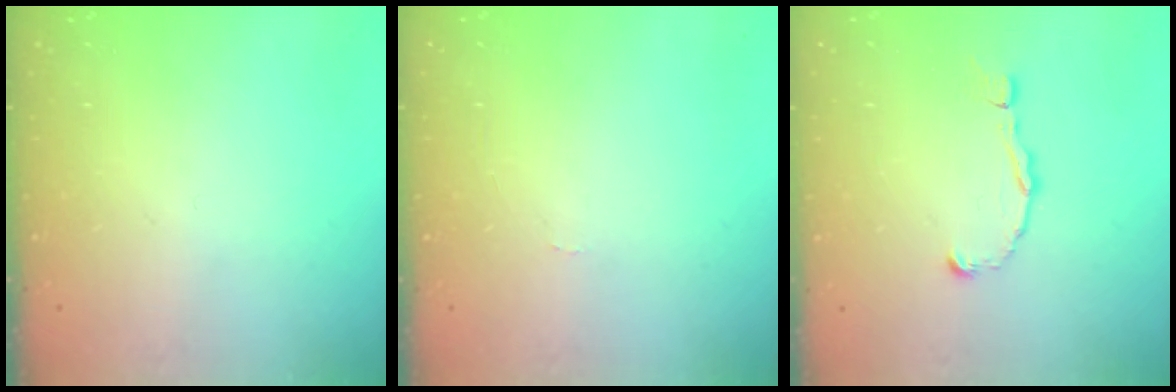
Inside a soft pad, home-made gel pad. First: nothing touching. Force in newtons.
{"total": 0.0}
{"total": 2.6, "press": 2.6, "slide": 0.2}